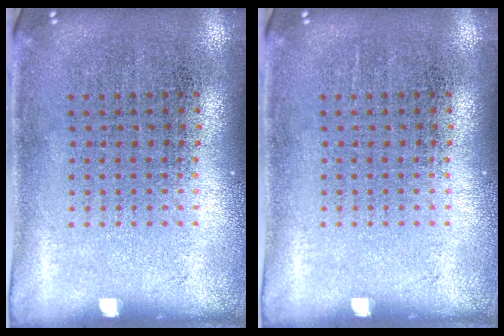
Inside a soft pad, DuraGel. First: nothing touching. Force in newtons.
{"total": 0.0}